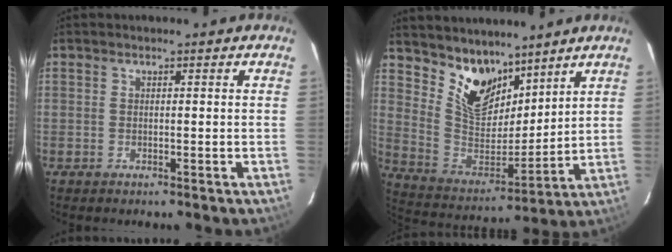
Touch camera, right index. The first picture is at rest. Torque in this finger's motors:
{"motor_torque": [-0.03, 0.39, 0.07, 0.05]}